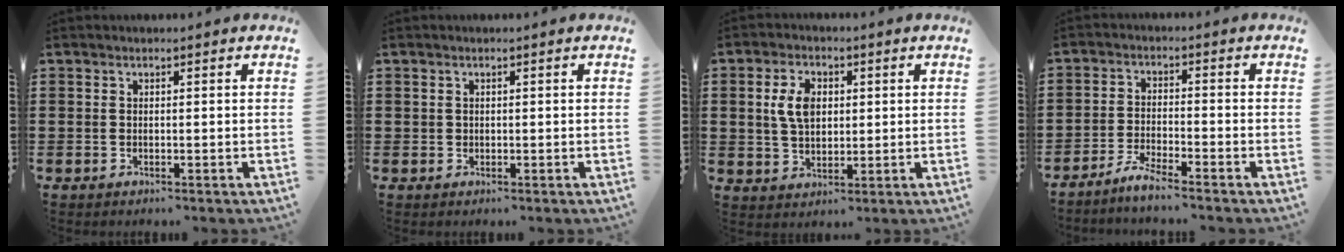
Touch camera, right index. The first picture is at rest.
{"total": 0.6, "force": [0.2, 0.6, 0.1], "torque": [-0.003, 0.004, 0.003]}
{"total": 5.8, "force": [1.0, 3.8, 4.2], "torque": [-0.092, 0.009, 0.012]}
{"total": 3.7, "force": [-3.4, -0.1, 1.4], "torque": [-0.039, -0.003, -0.070]}